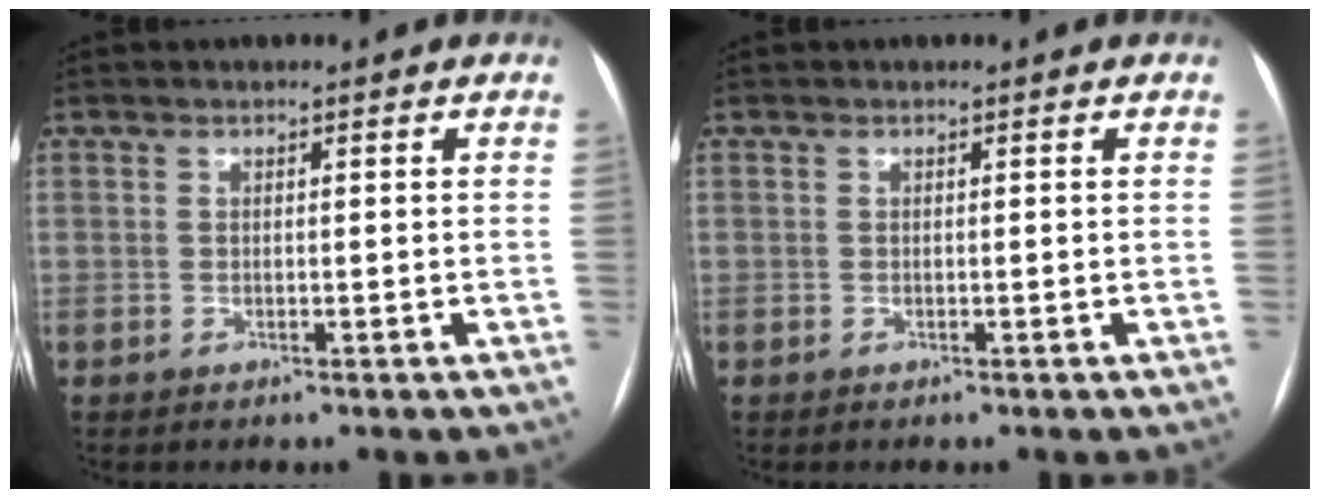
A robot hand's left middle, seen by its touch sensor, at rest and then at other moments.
{"total": 0.0}